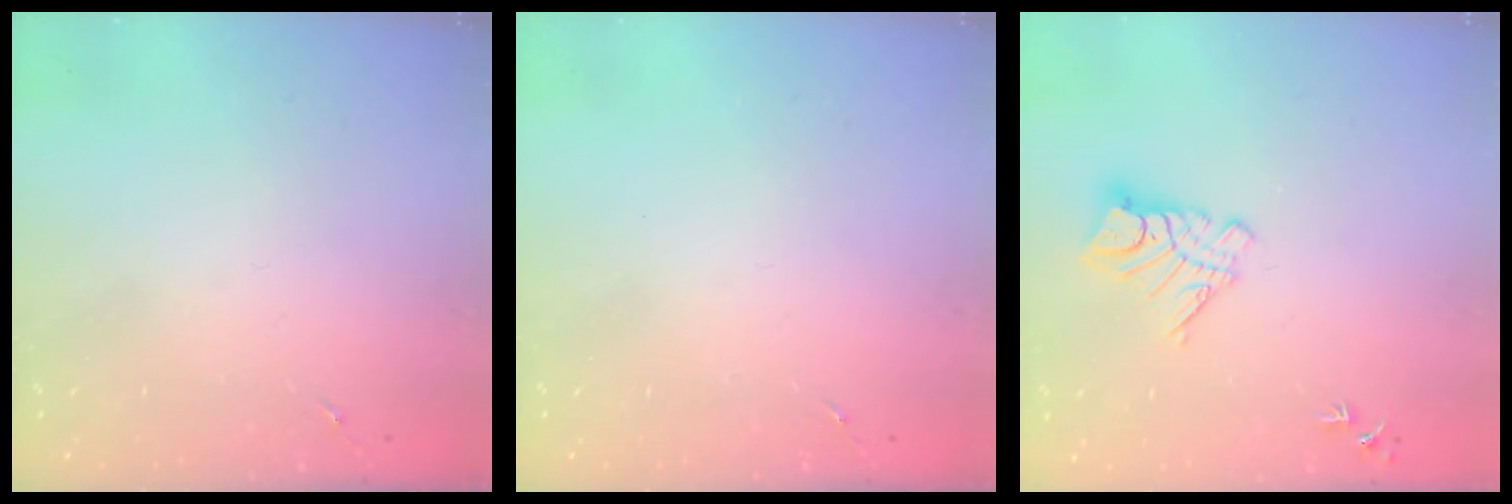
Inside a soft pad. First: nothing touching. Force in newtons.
{"total": 0.0}
{"total": 10.5, "press": 10.4, "slide": 1.0}